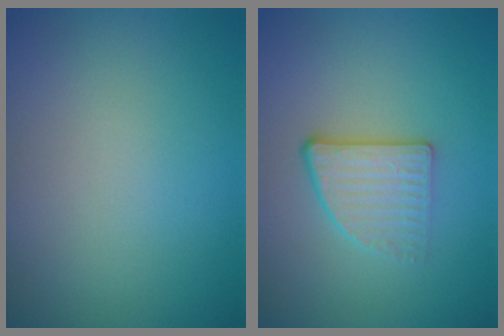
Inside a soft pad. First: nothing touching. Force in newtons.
{"total": 2.9, "press": 2.5, "slide": 1.4}